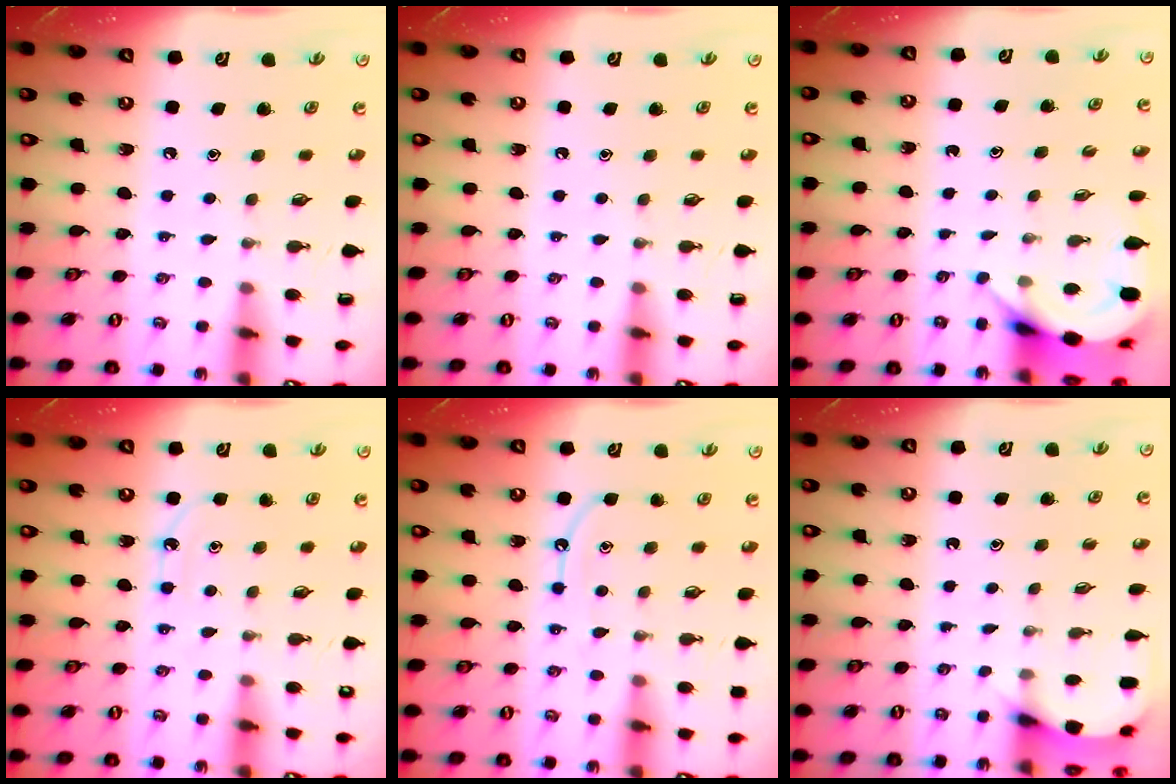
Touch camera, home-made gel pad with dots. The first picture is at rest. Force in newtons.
{"total": 0.0}
{"total": 6.5, "press": 6.5, "slide": 0.6}
{"total": 6.4, "press": 6.3, "slide": 0.8}
{"total": 7.6, "press": 7.5, "slide": 0.8}
{"total": 2.8, "press": 2.8, "slide": 0.3}